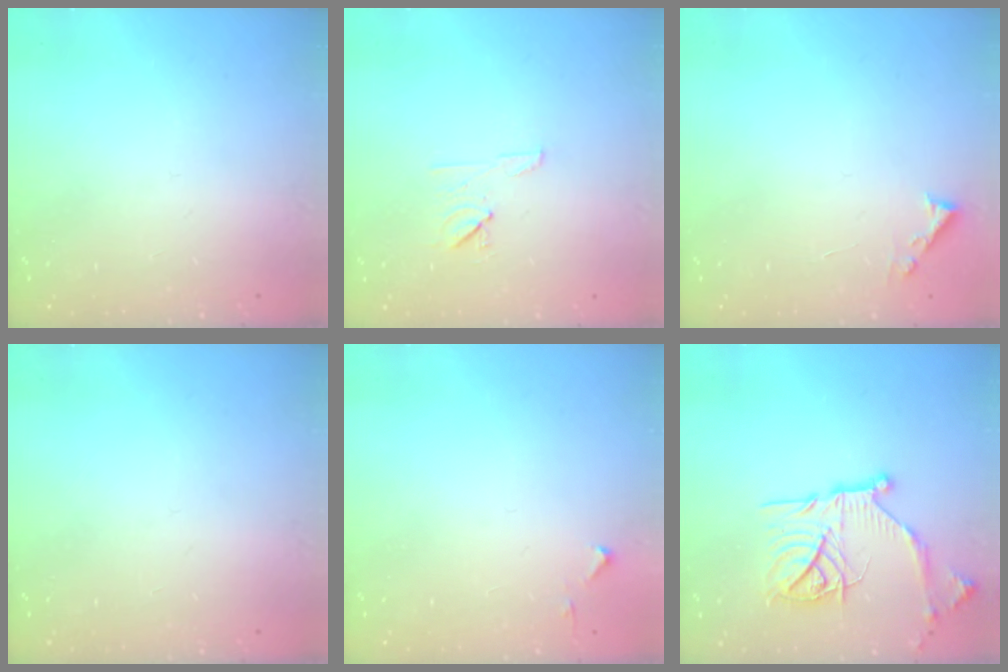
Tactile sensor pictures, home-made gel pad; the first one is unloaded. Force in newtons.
{"total": 6.4, "press": 6.4, "slide": 0.6}
{"total": 3.6, "press": 3.6, "slide": 0.5}
{"total": 0.0}
{"total": 3.7, "press": 3.7, "slide": 0.6}
{"total": 19.5, "press": 19.4, "slide": 1.7}